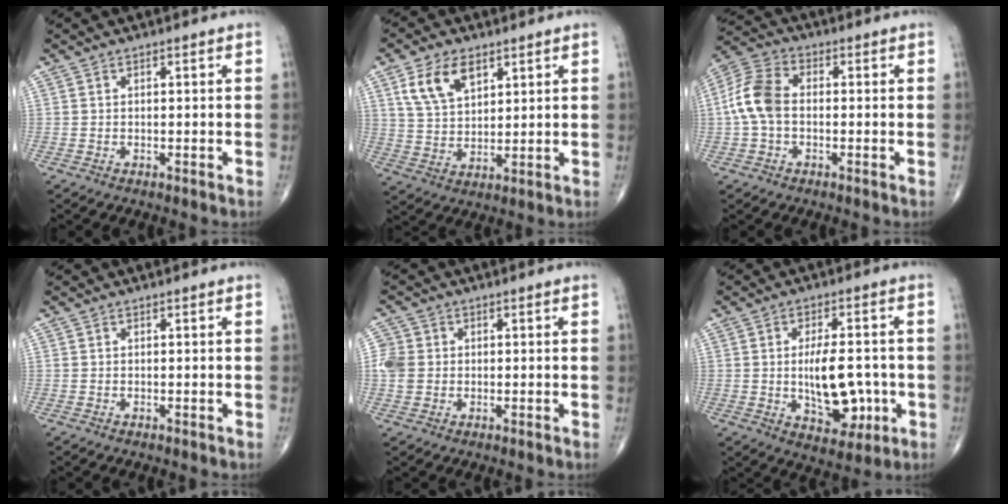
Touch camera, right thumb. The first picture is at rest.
{"total": 9.5, "force": [4.8, 5.5, 6.0], "torque": [-0.098, -0.016, 0.096]}
{"total": 9.1, "force": [-0.5, 5.9, 6.9], "torque": [-0.148, 0.026, -0.022]}
{"total": 0.0}
{"total": 4.7, "force": [0.0, 4.2, 2.1], "torque": [-0.038, 0.007, 0.000]}
{"total": 12.0, "force": [-1.5, 6.2, 10.1], "torque": [-0.134, 0.005, -0.010]}